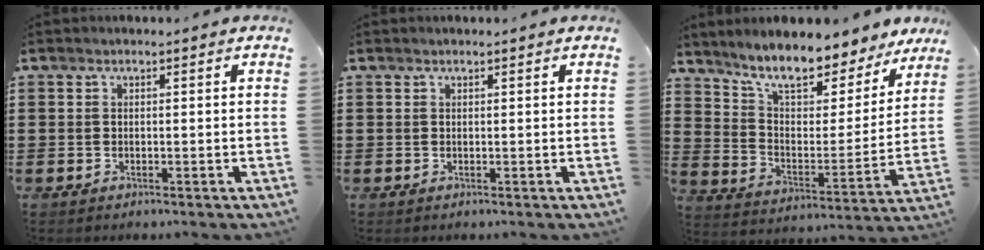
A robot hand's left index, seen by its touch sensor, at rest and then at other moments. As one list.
[{"total": 0.0}, {"total": 9.3, "force": [8.1, 1.9, 4.0], "torque": [-0.100, -0.058, 0.139]}]